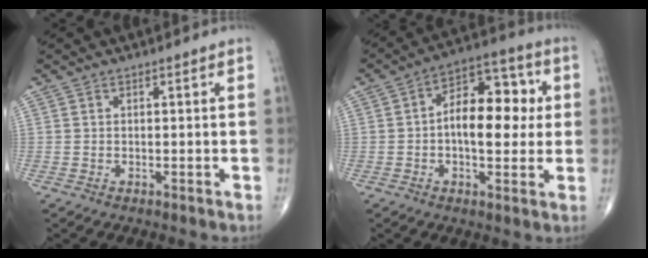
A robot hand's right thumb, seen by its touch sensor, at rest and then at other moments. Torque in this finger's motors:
{"motor_torque": [-0.06, 0.61, 0.94, 0.11, 0.18]}